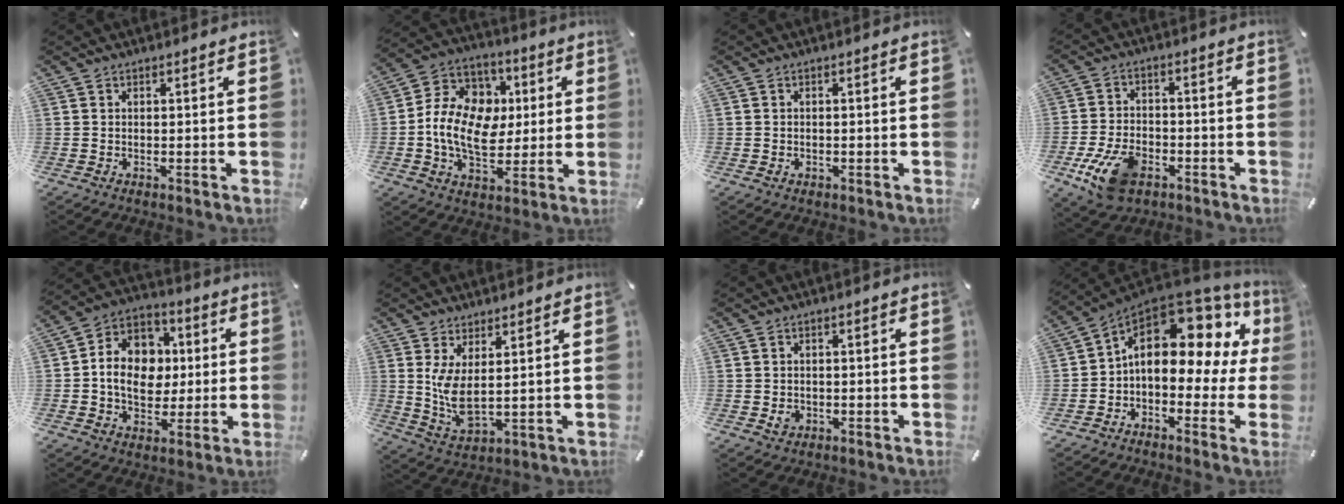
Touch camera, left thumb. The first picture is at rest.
{"total": 14.7, "force": [-0.8, 11.7, 8.8], "torque": [-0.185, 0.012, -0.010]}
{"total": 1.0, "force": [-0.4, 0.9, 0.3], "torque": [-0.006, 0.003, -0.010]}
{"total": 11.6, "force": [-5.4, 7.0, 7.4], "torque": [-0.157, 0.020, -0.096]}
{"total": 12.4, "force": [-0.6, 10.7, 6.2], "torque": [-0.114, 0.010, -0.010]}
{"total": 6.9, "force": [2.6, 2.7, 5.8], "torque": [-0.140, -0.031, 0.043]}
{"total": 2.6, "force": [-0.6, 2.2, 1.2], "torque": [-0.011, -0.001, -0.012]}
{"total": 15.8, "force": [4.0, 9.4, 12.0], "torque": [-0.172, -0.030, 0.060]}